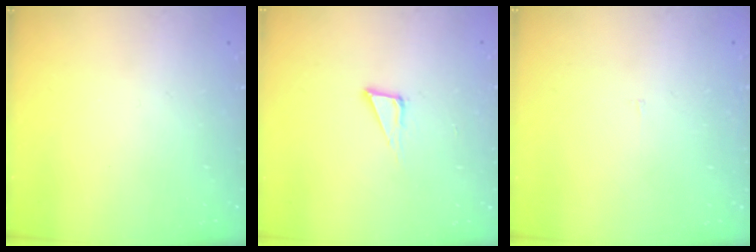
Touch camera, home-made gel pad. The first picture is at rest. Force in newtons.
{"total": 6.4, "press": 6.4, "slide": 0.4}
{"total": 1.8, "press": 1.8, "slide": 0.1}